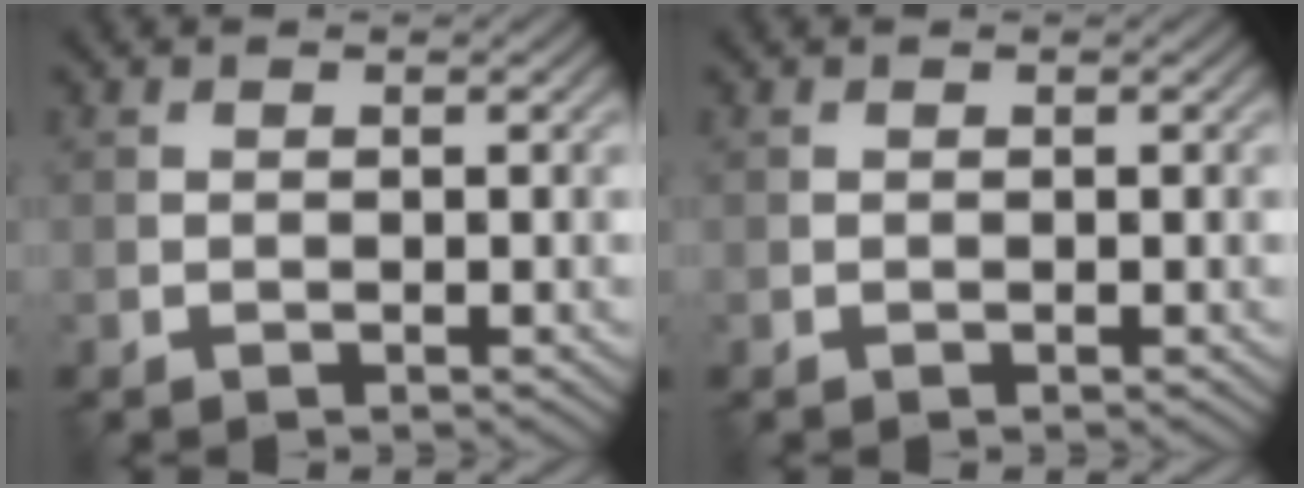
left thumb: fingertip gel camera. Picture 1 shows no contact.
{"total": 0.0}